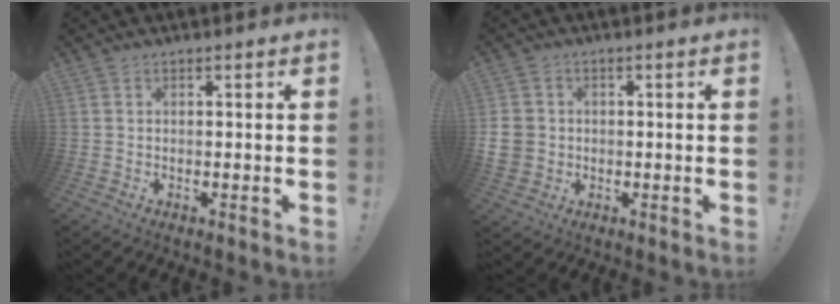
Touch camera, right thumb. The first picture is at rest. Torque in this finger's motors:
{"motor_torque": [0.43, 0.19, 0.15, -0.25, 0.00]}